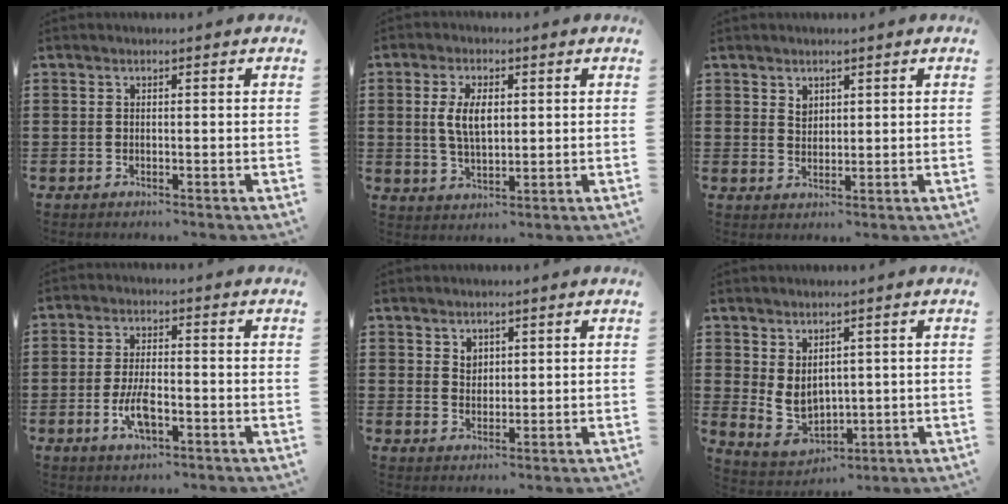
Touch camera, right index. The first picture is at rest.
{"total": 5.7, "force": [0.8, 2.8, 4.9], "torque": [-0.093, 0.007, 0.010]}
{"total": 1.7, "force": [1.3, 1.1, 0.3], "torque": [-0.008, 0.003, 0.025]}
{"total": 5.5, "force": [-1.9, 2.2, 4.7], "torque": [-0.105, -0.001, -0.041]}
{"total": 1.9, "force": [1.4, 1.3, 0.3], "torque": [-0.010, 0.005, 0.026]}
{"total": 5.1, "force": [1.3, 4.0, 2.9], "torque": [-0.078, -0.003, 0.021]}